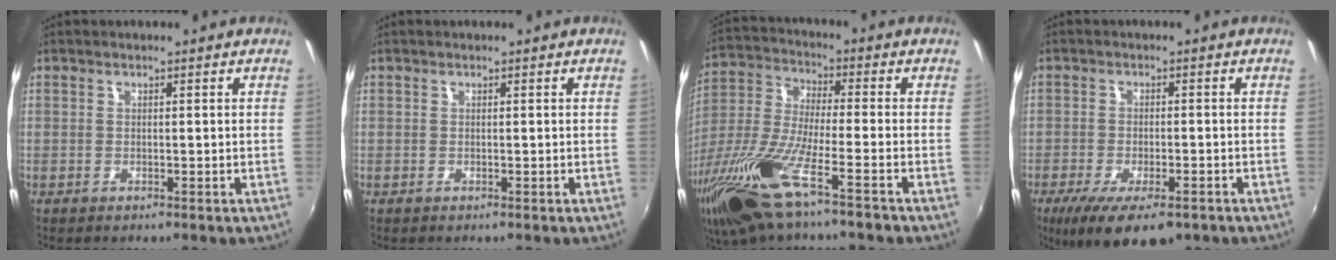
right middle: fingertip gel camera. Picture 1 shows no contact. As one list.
[{"total": 0.0}, {"total": 18.3, "force": [-11.1, 3.0, 14.2], "torque": [-0.303, -0.043, -0.217]}, {"total": 12.2, "force": [-7.8, 4.6, 8.3], "torque": [-0.167, -0.040, -0.122]}]